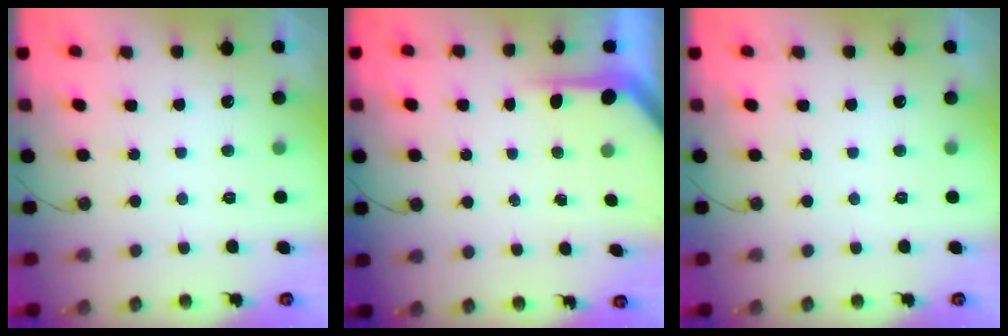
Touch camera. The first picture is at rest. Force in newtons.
{"total": 4.3, "press": 4.3, "slide": 0.5}
{"total": 0.0}